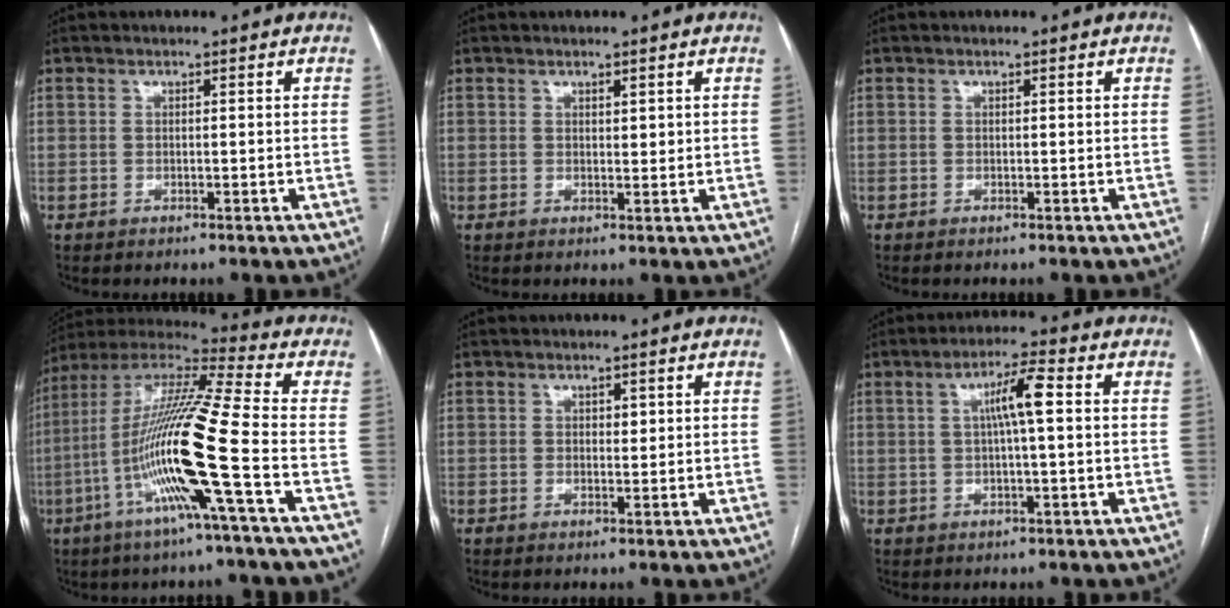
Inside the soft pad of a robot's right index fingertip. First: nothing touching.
{"total": 1.2, "force": [0.6, 0.5, 0.8], "torque": [-0.012, -0.004, 0.011]}
{"total": 0.0}
{"total": 17.8, "force": [-5.4, -1.3, 16.9], "torque": [-0.332, -0.006, -0.115]}
{"total": 1.0, "force": [0.4, 0.6, 0.7], "torque": [-0.007, -0.001, 0.005]}
{"total": 5.7, "force": [1.0, 0.5, 5.6], "torque": [-0.099, 0.015, 0.016]}